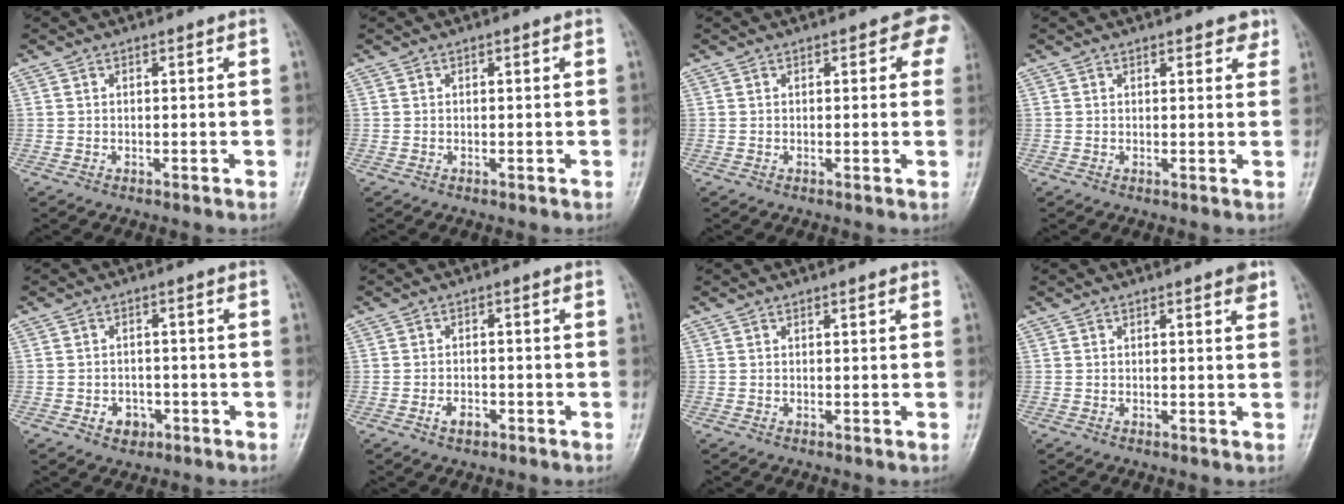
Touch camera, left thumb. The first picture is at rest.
{"total": 0.0}
{"total": 4.2, "force": [1.7, 2.2, 3.2], "torque": [-0.005, 0.001, 0.008]}
{"total": 2.6, "force": [1.8, 1.3, 1.3], "torque": [0.004, -0.007, 0.018]}
{"total": 3.3, "force": [-1.6, 2.6, 1.3], "torque": [-0.004, 0.011, -0.019]}
{"total": 2.3, "force": [-1.4, 1.4, 1.3], "torque": [-0.022, 0.008, -0.022]}
{"total": 0.7, "force": [0.5, 0.2, 0.5], "torque": [-0.006, -0.001, 0.005]}
{"total": 2.1, "force": [1.3, 0.5, 1.6], "torque": [-0.017, -0.004, 0.013]}